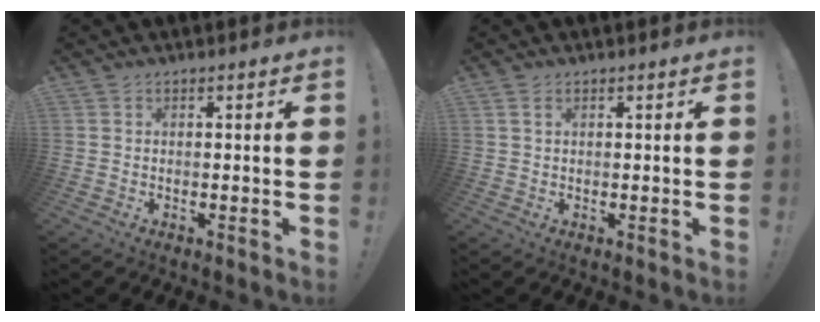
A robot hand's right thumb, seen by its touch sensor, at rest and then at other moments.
{"total": 1.4, "force": [0.7, 0.5, 1.1], "torque": [-0.016, -0.002, 0.012]}